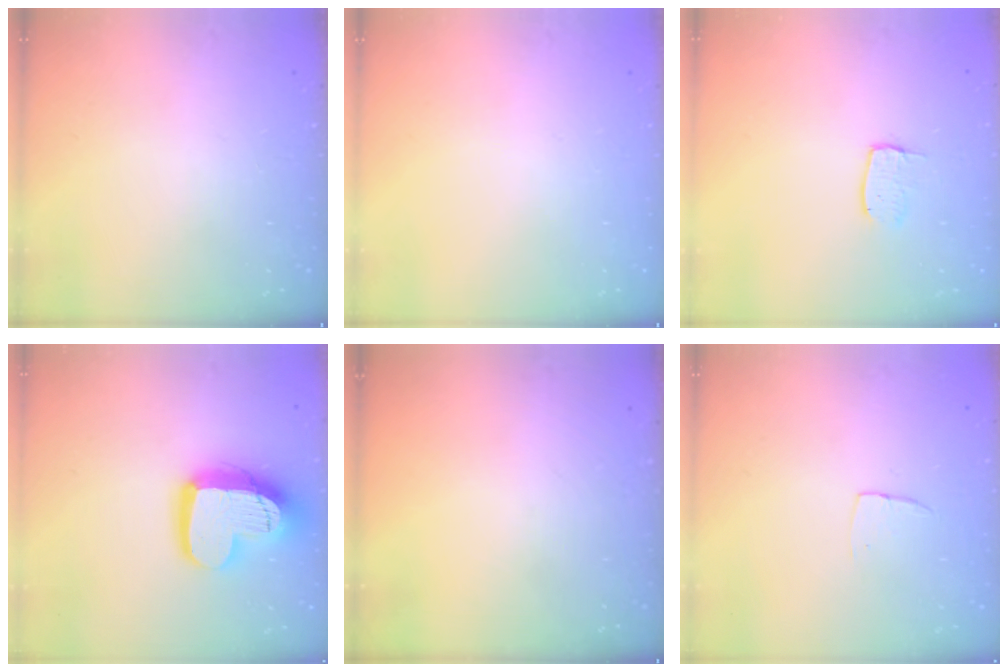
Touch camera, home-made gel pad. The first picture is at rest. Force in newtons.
{"total": 0.0}
{"total": 3.8, "press": 3.8, "slide": 0.3}
{"total": 17.1, "press": 17.0, "slide": 1.5}
{"total": 0.0}
{"total": 4.0, "press": 4.0, "slide": 0.2}